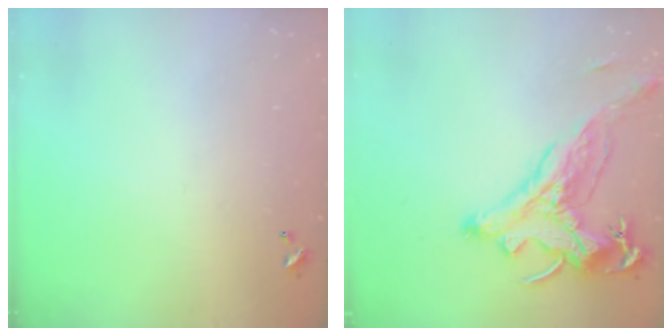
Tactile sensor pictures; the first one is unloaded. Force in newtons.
{"total": 2.9, "press": 2.5, "slide": 1.3}